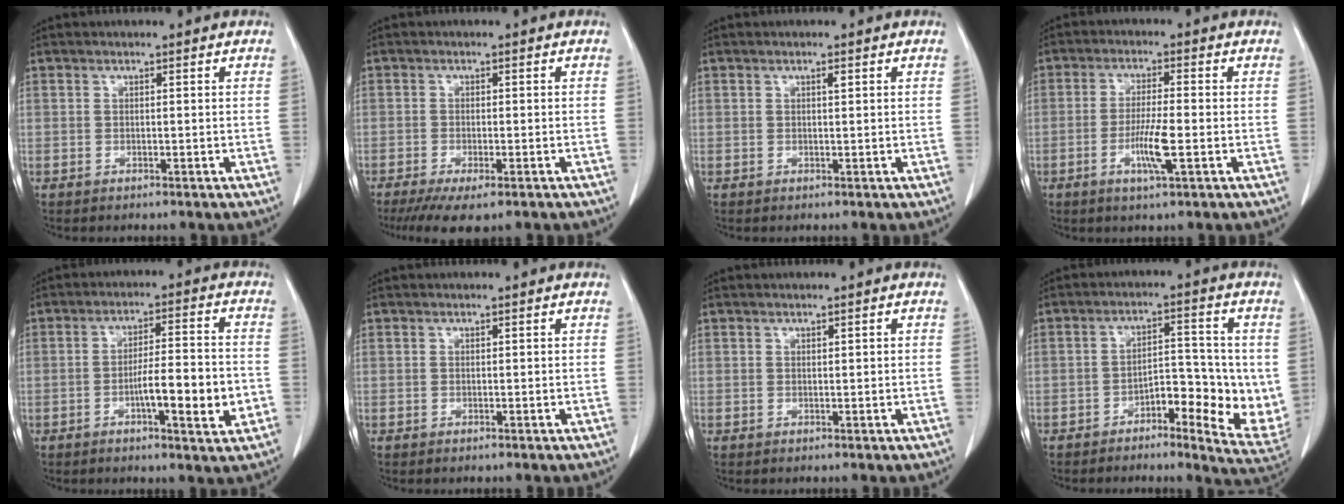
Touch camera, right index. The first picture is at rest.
{"total": 7.2, "force": [-5.1, 1.6, 4.8], "torque": [-0.072, -0.018, -0.076]}
{"total": 0.6, "force": [0.3, 0.1, 0.6], "torque": [-0.012, 0.000, 0.006]}
{"total": 5.9, "force": [-1.9, 0.2, 5.6], "torque": [-0.106, -0.008, -0.033]}
{"total": 9.6, "force": [-2.8, 1.3, 9.1], "torque": [-0.139, 0.007, -0.042]}
{"total": 0.0}
{"total": 0.5, "force": [0.1, 0.1, 0.5], "torque": [-0.009, 0.000, 0.004]}
{"total": 10.2, "force": [-2.5, 3.6, 9.1], "torque": [-0.116, 0.006, -0.036]}